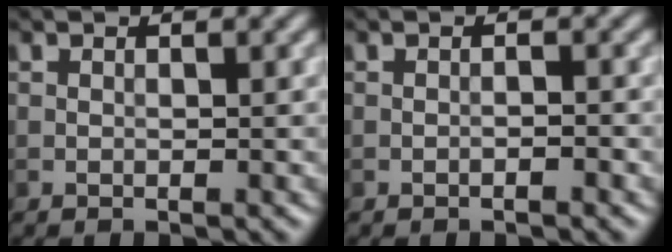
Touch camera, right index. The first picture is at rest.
{"total": 0.6, "force": [-0.4, 0.1, 0.5], "torque": [-0.009, 0.002, -0.009]}